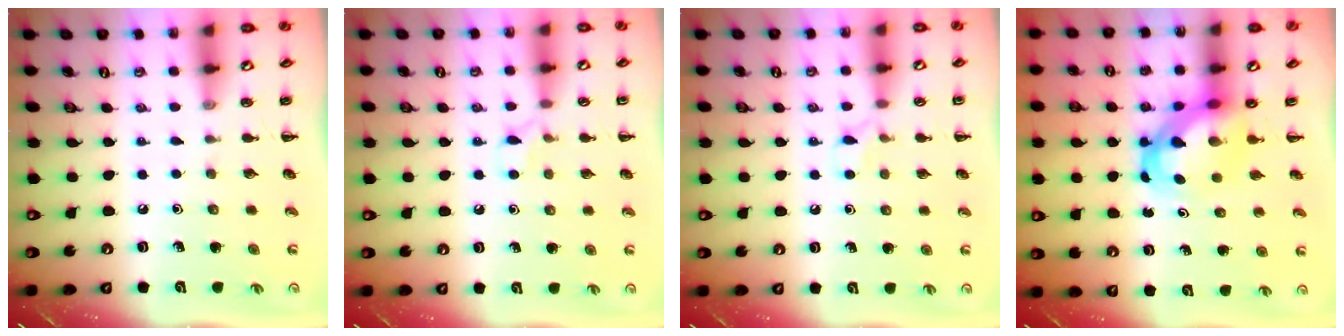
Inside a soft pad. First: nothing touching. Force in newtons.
{"total": 4.8, "press": 4.6, "slide": 1.2}
{"total": 4.8, "press": 4.6, "slide": 1.2}
{"total": 5.1, "press": 5.0, "slide": 1.2}